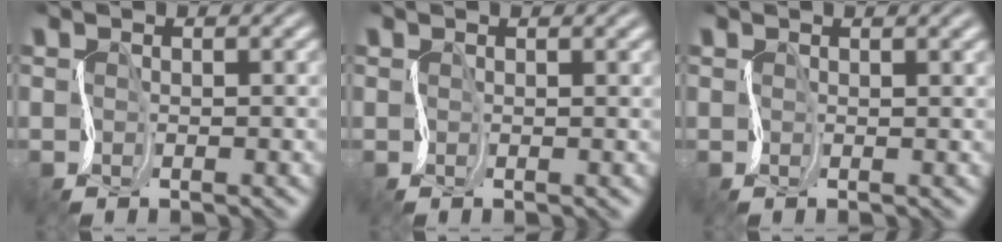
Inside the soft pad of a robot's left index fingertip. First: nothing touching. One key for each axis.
{"total": 0.9, "fx": 0.8, "fy": 0.0, "fz": 0.2, "tx": -0.004, "ty": -0.003, "tz": 0.002}
{"total": 1.6, "fx": 1.4, "fy": 0.2, "fz": 0.8, "tx": -0.014, "ty": 0.009, "tz": 0.004}